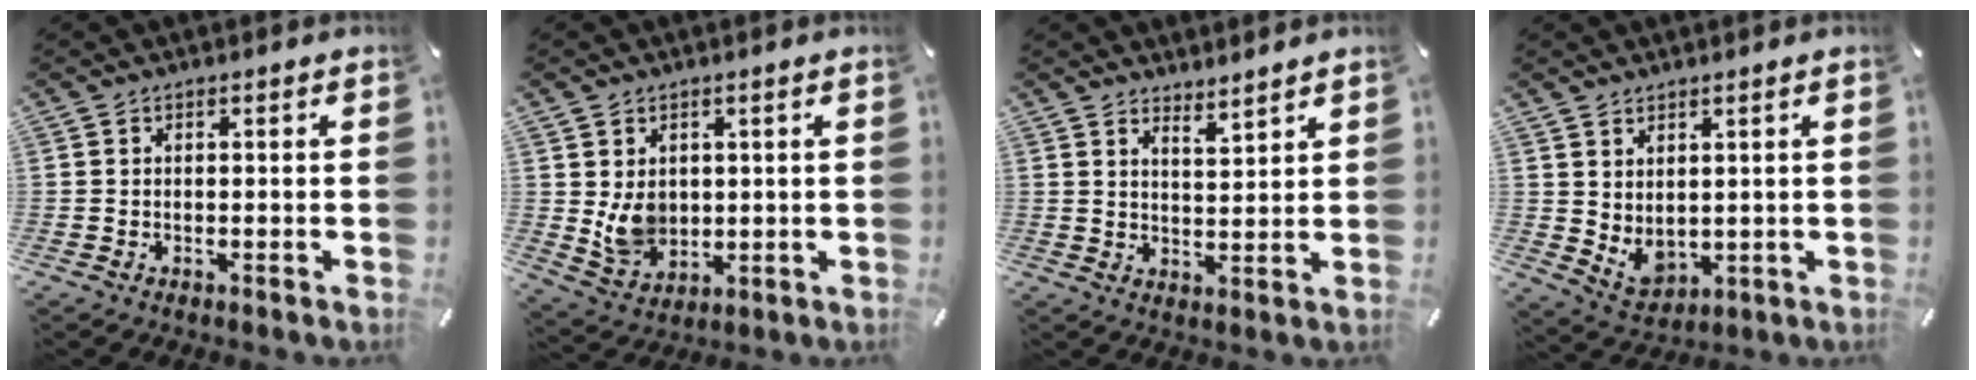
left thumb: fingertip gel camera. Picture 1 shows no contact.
{"total": 7.4, "force": [1.4, 6.4, 3.4], "torque": [-0.068, -0.015, 0.022]}
{"total": 3.8, "force": [3.8, 0.2, 0.2], "torque": [-0.004, -0.027, 0.070]}
{"total": 4.2, "force": [2.7, 2.9, 1.3], "torque": [-0.024, -0.026, 0.050]}